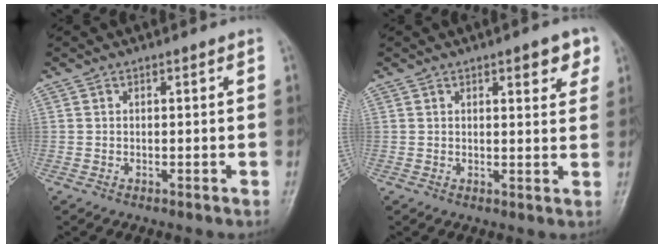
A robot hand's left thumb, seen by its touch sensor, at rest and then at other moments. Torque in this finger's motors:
{"motor_torque": [0.66, 0.67, 0.37, -0.35, 0.00]}